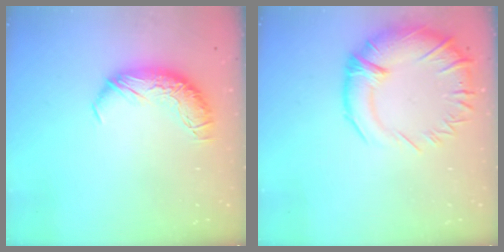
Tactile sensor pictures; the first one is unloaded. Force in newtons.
{"total": 6.1, "press": 4.8, "slide": 3.7}